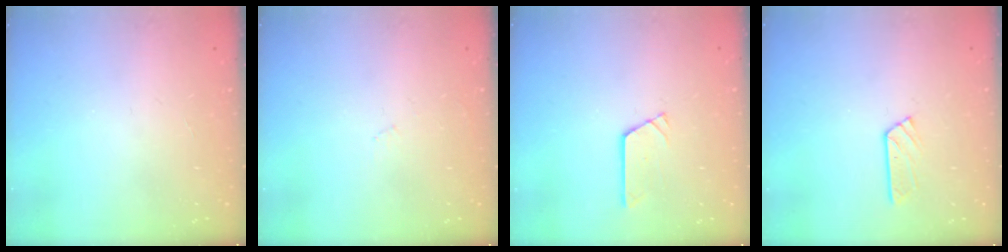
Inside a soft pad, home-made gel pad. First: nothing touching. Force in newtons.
{"total": 2.7, "press": 2.6, "slide": 0.4}
{"total": 2.4, "press": 2.4, "slide": 0.1}
{"total": 4.0, "press": 3.9, "slide": 0.3}